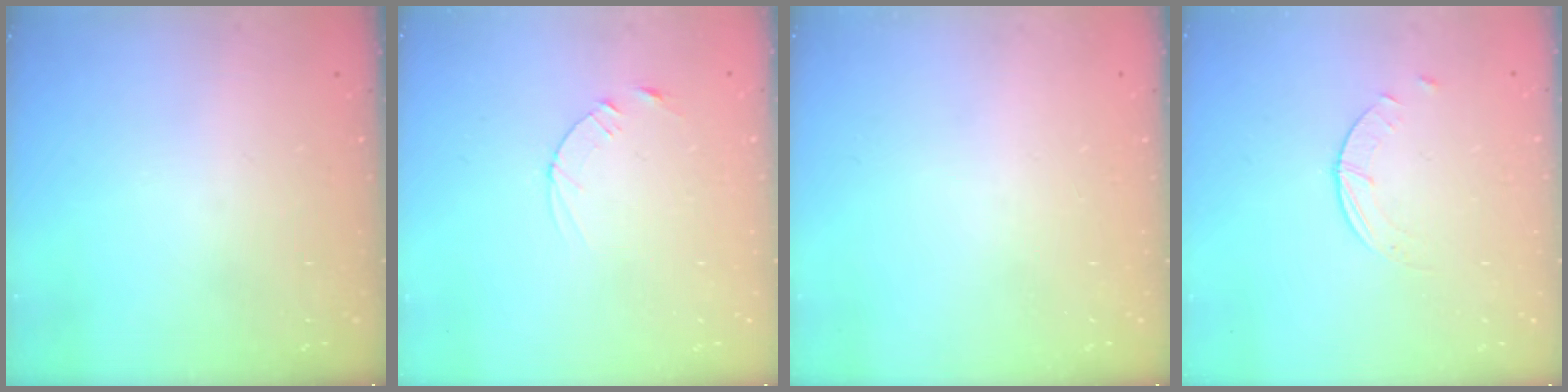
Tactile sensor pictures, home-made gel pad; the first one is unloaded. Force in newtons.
{"total": 2.5, "press": 2.5, "slide": 0.3}
{"total": 0.0}
{"total": 0.9, "press": 0.9, "slide": 0.2}